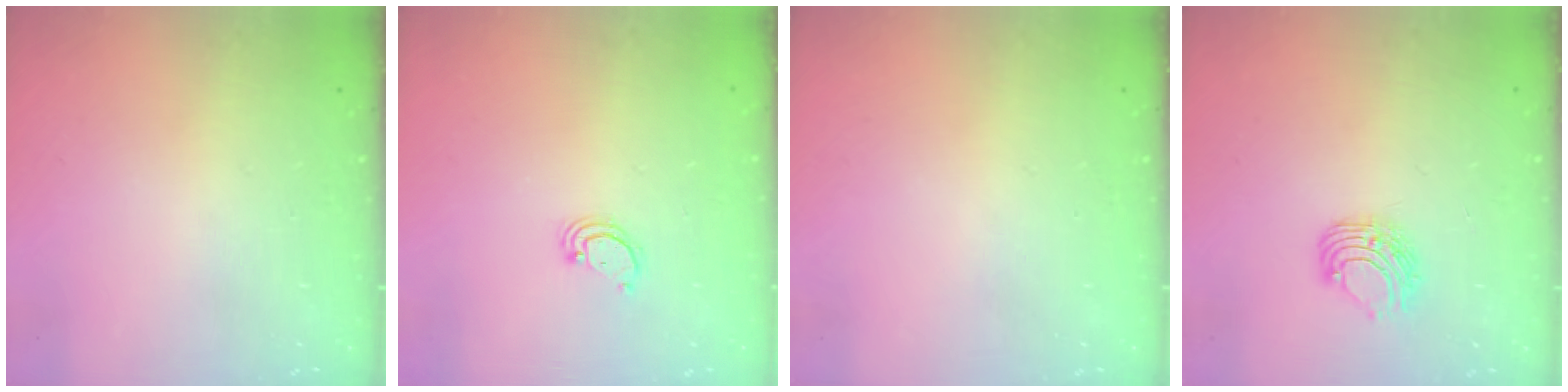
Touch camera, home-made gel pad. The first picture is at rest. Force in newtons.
{"total": 2.2, "press": 2.2, "slide": 0.2}
{"total": 0.0}
{"total": 7.5, "press": 7.5, "slide": 0.7}